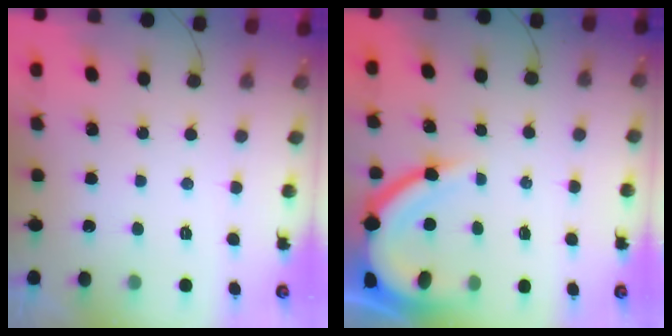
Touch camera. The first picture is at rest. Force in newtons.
{"total": 10.4, "press": 10.3, "slide": 1.3}